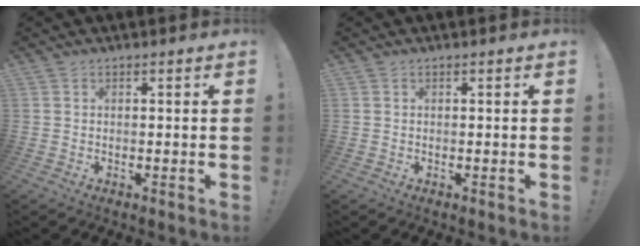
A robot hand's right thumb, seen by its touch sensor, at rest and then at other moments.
{"total": 0.0}